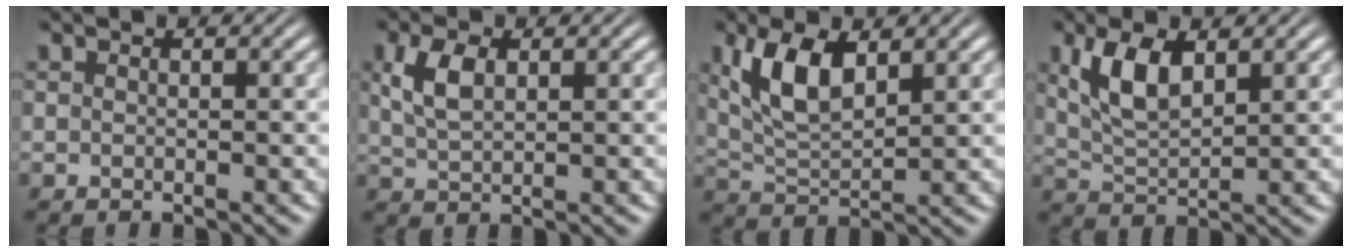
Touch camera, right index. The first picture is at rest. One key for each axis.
{"total": 2.8, "fx": 0.8, "fy": 1.5, "fz": 2.3, "tx": -0.053, "ty": -0.005, "tz": 0.024}
{"total": 5.9, "fx": 1.8, "fy": 3.6, "fz": 4.4, "tx": -0.104, "ty": -0.014, "tz": 0.041}
{"total": 4.6, "fx": 1.4, "fy": 2.7, "fz": 3.5, "tx": -0.084, "ty": -0.014, "tz": 0.033}